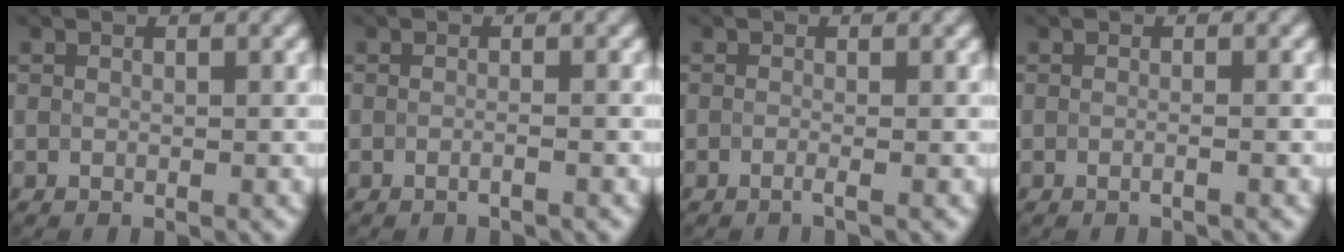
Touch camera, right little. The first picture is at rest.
{"total": 0.9, "force": [-0.6, 0.3, 0.5], "torque": [0.010, -0.010, -0.023]}
{"total": 0.9, "force": [-0.9, 0.0, 0.3], "torque": [-0.002, -0.009, -0.017]}
{"total": 1.0, "force": [-0.3, 0.6, 0.7], "torque": [0.009, -0.006, -0.024]}